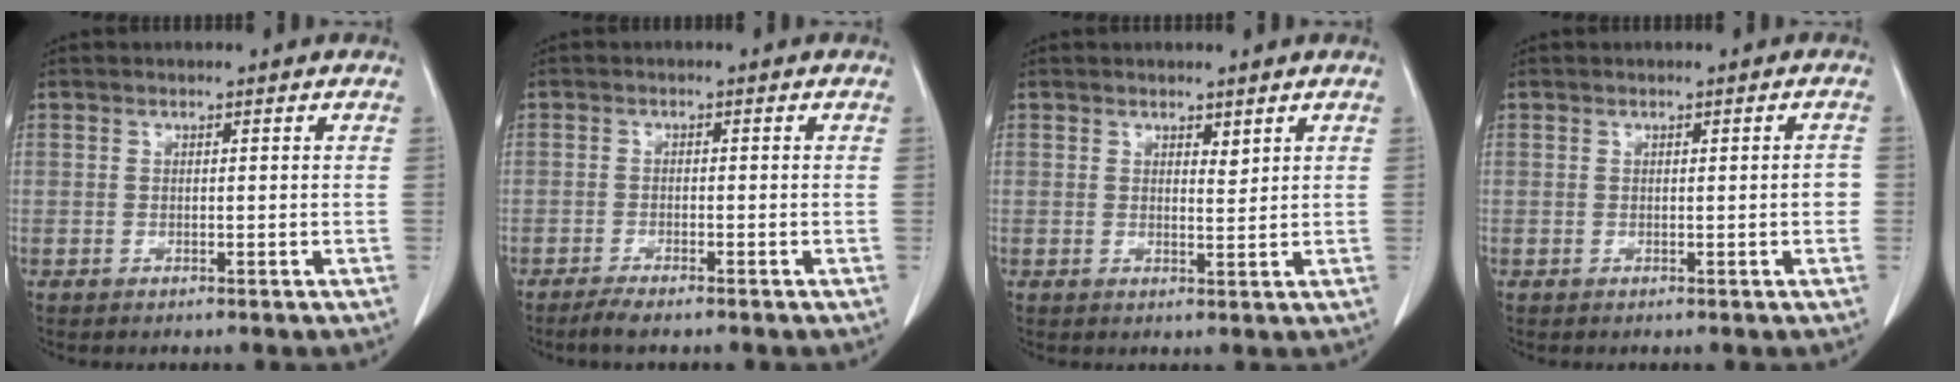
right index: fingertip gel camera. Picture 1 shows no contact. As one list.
[{"total": 3.2, "force": [-2.6, 0.3, 1.8], "torque": [-0.033, -0.006, -0.042]}, {"total": 1.4, "force": [1.0, 0.5, 0.9], "torque": [-0.015, -0.009, 0.018]}, {"total": 1.5, "force": [-0.2, 0.3, 1.4], "torque": [-0.016, 0.001, -0.001]}]